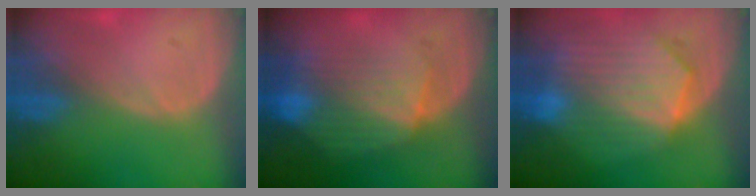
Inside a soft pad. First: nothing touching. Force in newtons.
{"total": 8.9, "press": 8.0, "slide": 3.9}
{"total": 10.4, "press": 9.2, "slide": 4.9}